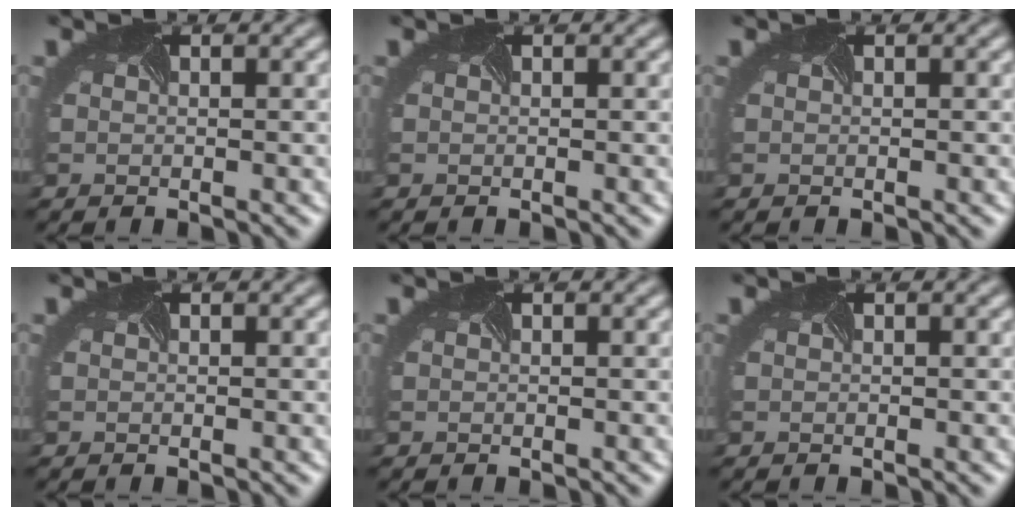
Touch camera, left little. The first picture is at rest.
{"total": 0.0}
{"total": 0.0}
{"total": 0.0}
{"total": 0.0}
{"total": 0.0}